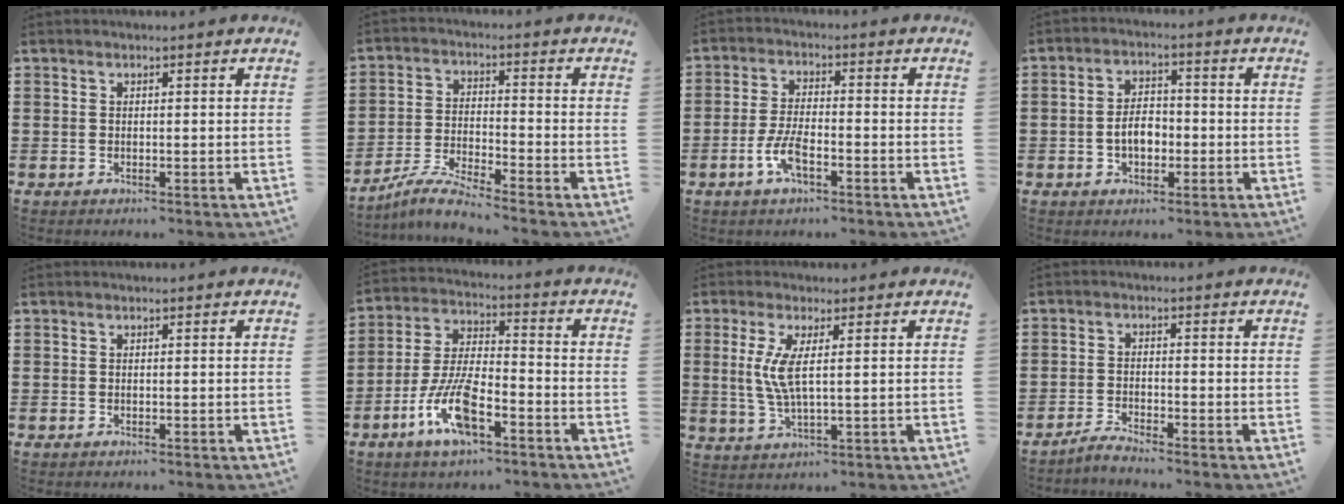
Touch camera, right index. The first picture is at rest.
{"total": 5.0, "force": [-4.8, -0.2, 1.6], "torque": [-0.049, -0.012, -0.097]}
{"total": 5.3, "force": [-2.4, 1.7, 4.4], "torque": [-0.108, -0.008, -0.051]}
{"total": 4.5, "force": [-1.2, 2.6, 3.5], "torque": [-0.057, 0.003, -0.023]}
{"total": 0.0}
{"total": 10.1, "force": [-5.1, 3.5, 8.0], "torque": [-0.190, -0.007, -0.098]}
{"total": 5.7, "force": [1.2, 0.7, 5.6], "torque": [-0.123, -0.012, 0.014]}
{"total": 2.1, "force": [-2.1, -0.1, 0.4], "torque": [-0.010, 0.005, -0.040]}